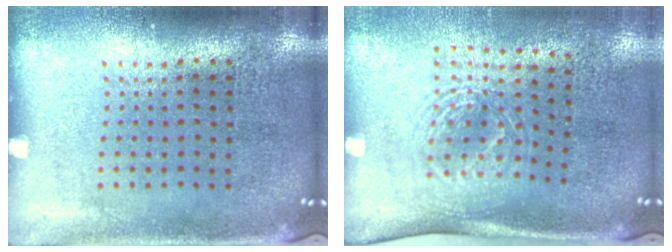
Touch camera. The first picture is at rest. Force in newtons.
{"total": 1.6, "press": 1.3, "slide": 1.0}